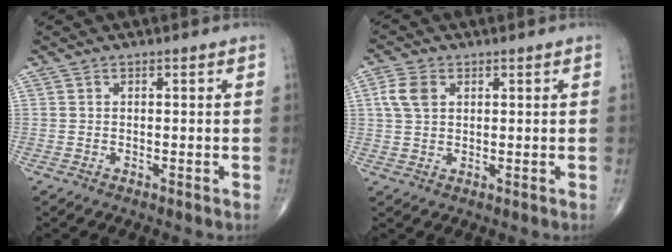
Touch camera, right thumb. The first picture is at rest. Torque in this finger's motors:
{"motor_torque": [-0.22, 0.24, 0.09, -0.05, 0.03]}